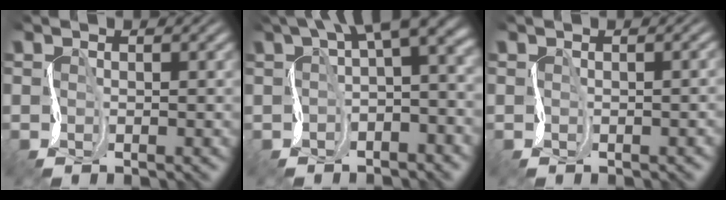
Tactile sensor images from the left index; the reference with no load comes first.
{"total": 8.6, "force": [2.1, 3.8, 7.4], "torque": [-0.100, 0.008, 0.033]}
{"total": 1.6, "force": [-0.5, 0.9, 1.2], "torque": [-0.004, 0.007, -0.004]}